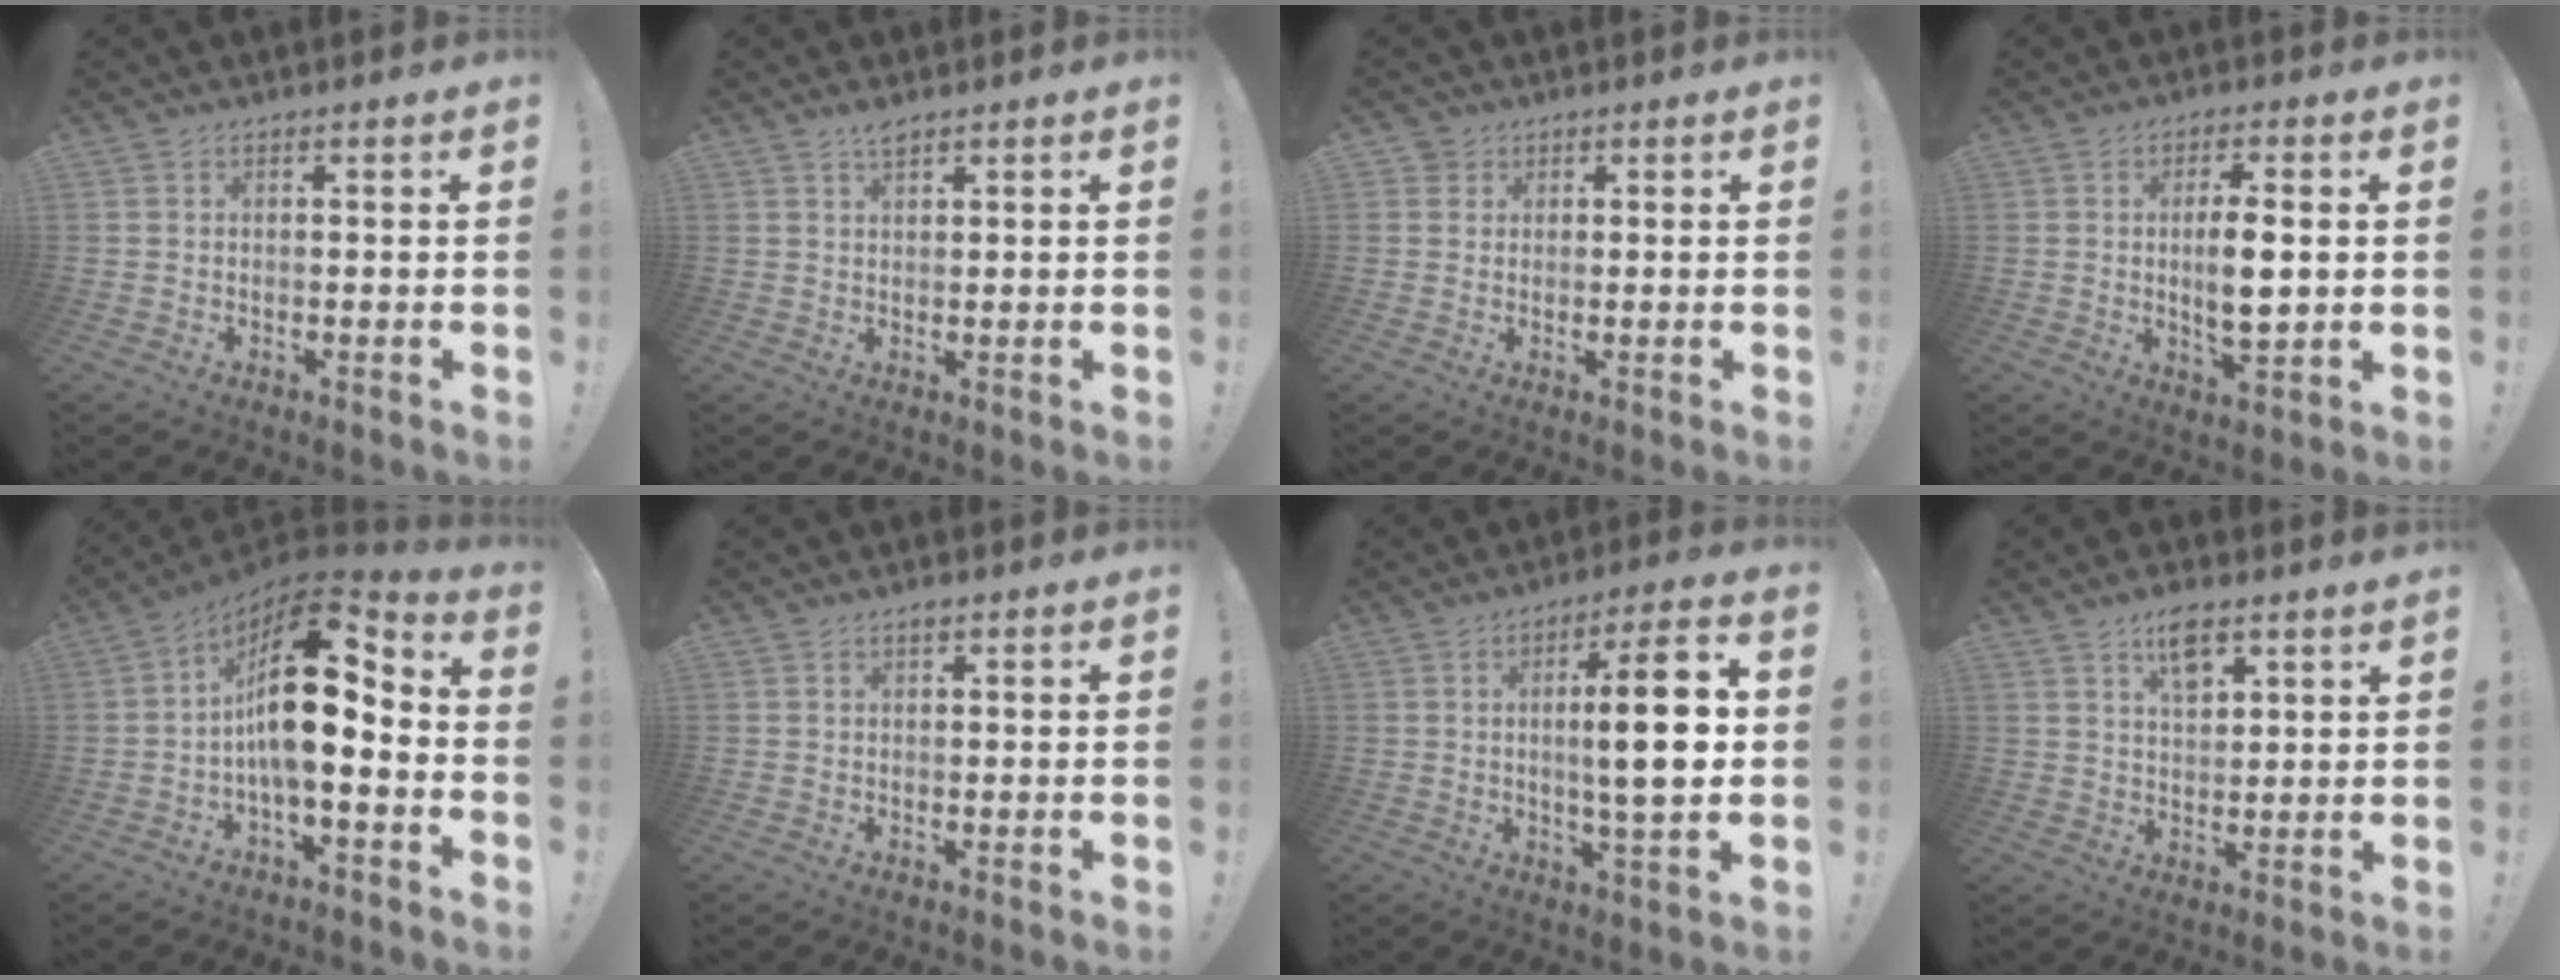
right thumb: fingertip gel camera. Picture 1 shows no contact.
{"total": 2.5, "force": [2.0, 0.5, 1.4], "torque": [-0.025, -0.008, 0.034]}
{"total": 2.6, "force": [1.5, 2.1, 0.2], "torque": [-0.002, -0.003, 0.028]}
{"total": 8.2, "force": [0.4, 2.6, 7.8], "torque": [-0.140, -0.011, -0.001]}
{"total": 19.1, "force": [2.1, 8.7, 16.9], "torque": [-0.275, -0.007, 0.042]}
{"total": 0.6, "force": [0.5, 0.3, 0.4], "torque": [-0.007, 0.001, 0.008]}
{"total": 14.3, "force": [0.8, 2.2, 14.1], "torque": [-0.211, -0.003, 0.000]}
{"total": 7.2, "force": [4.6, 2.8, 4.7], "torque": [-0.080, -0.017, 0.081]}